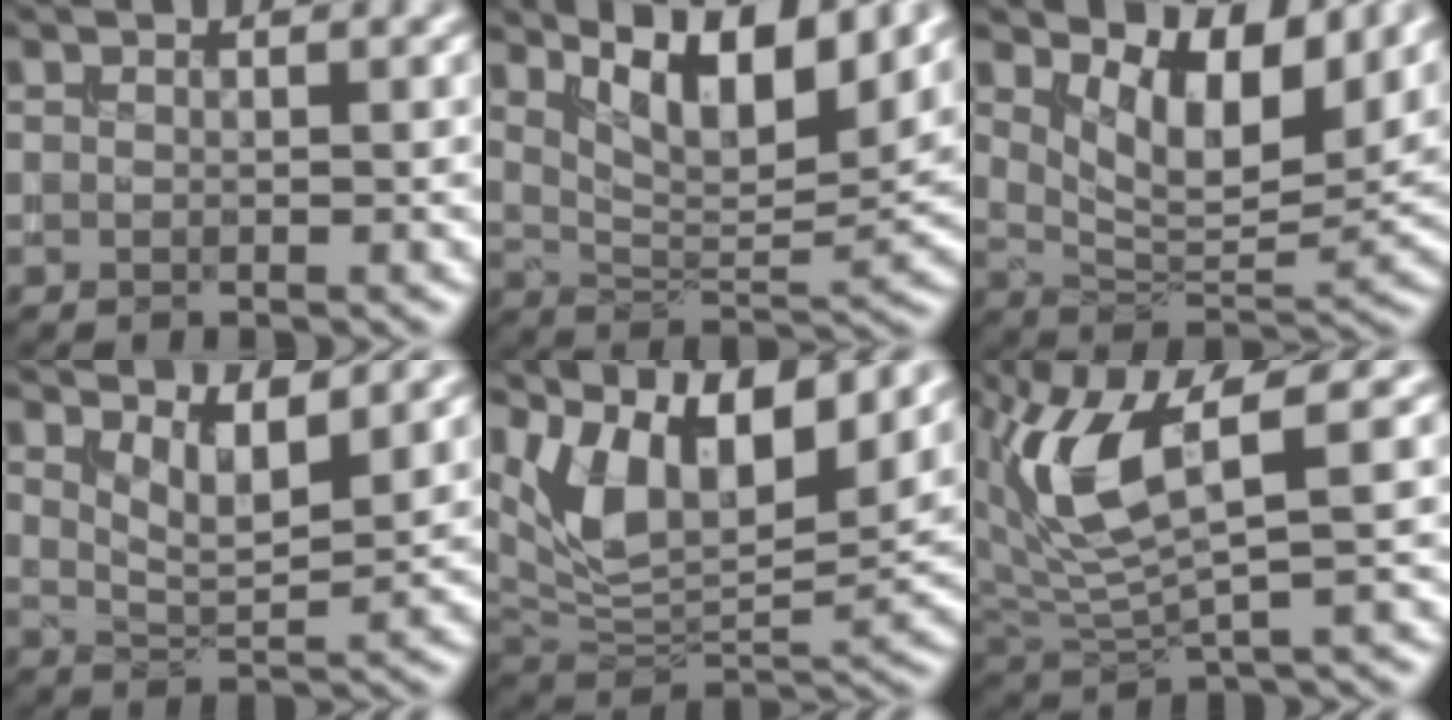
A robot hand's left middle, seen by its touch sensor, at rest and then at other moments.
{"total": 8.8, "force": [5.1, 2.8, 6.6], "torque": [-0.112, 0.002, 0.088]}
{"total": 7.6, "force": [3.9, 3.7, 5.4], "torque": [-0.090, -0.013, 0.064]}
{"total": 3.5, "force": [2.2, 1.1, 2.4], "torque": [-0.047, -0.011, 0.042]}
{"total": 11.8, "force": [6.7, 5.1, 8.3], "torque": [-0.153, 0.011, 0.117]}
{"total": 7.3, "force": [2.6, 2.6, 6.3], "torque": [-0.148, -0.001, 0.053]}